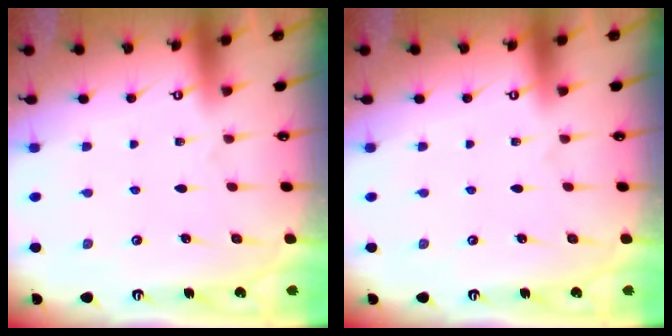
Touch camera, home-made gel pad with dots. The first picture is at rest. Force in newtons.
{"total": 0.0}